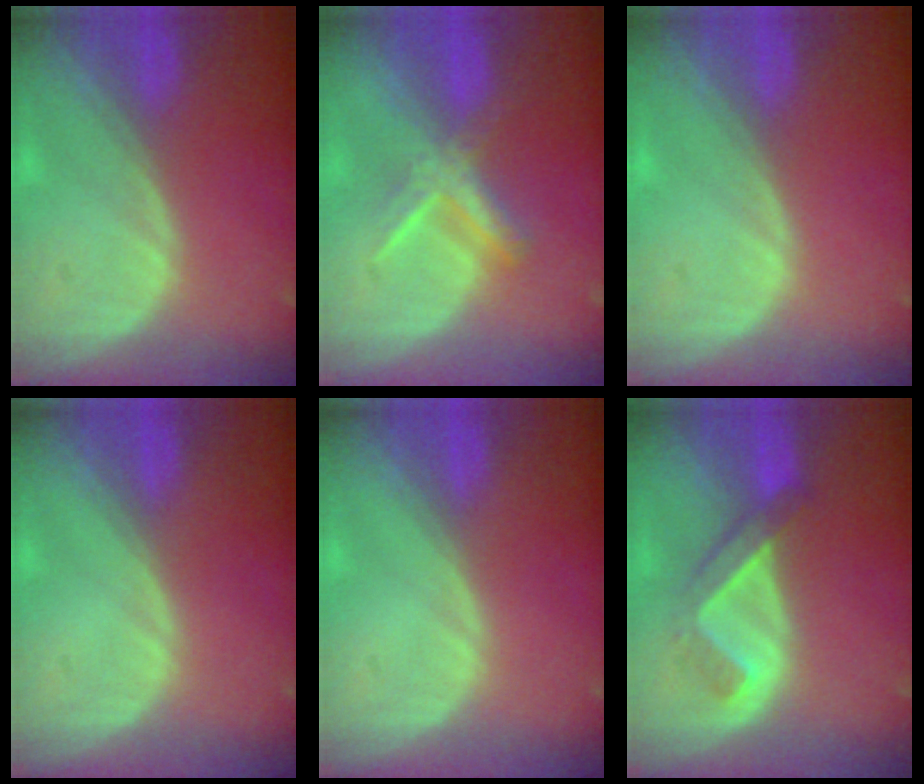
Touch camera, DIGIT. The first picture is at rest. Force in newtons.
{"total": 5.5, "press": 5.4, "slide": 1.1}
{"total": 0.0}
{"total": 0.0}
{"total": 0.0}
{"total": 5.2, "press": 4.7, "slide": 2.3}